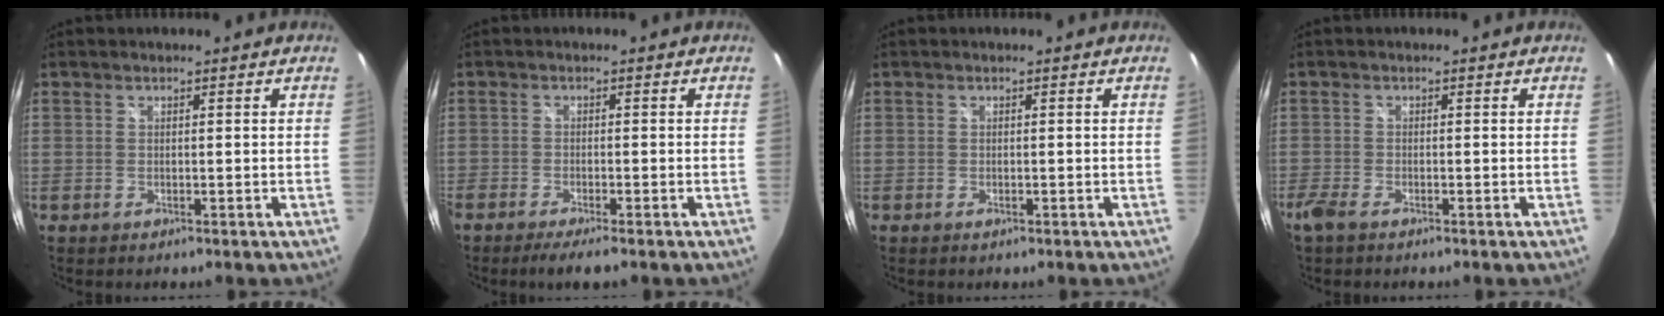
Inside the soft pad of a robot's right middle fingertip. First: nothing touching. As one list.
[{"total": 4.0, "force": [-3.2, 0.2, 2.4], "torque": [-0.058, -0.010, -0.058]}, {"total": 0.6, "force": [-0.4, 0.4, 0.3], "torque": [-0.004, -0.003, -0.008]}, {"total": 2.5, "force": [-1.9, 0.7, 1.4], "torque": [-0.038, -0.006, -0.039]}]